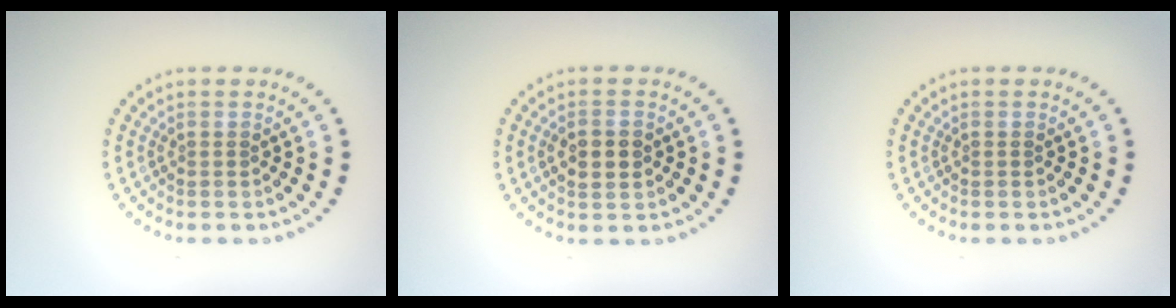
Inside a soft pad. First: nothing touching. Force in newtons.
{"total": 2.2, "press": 2.2, "slide": 0.1}
{"total": 0.0}